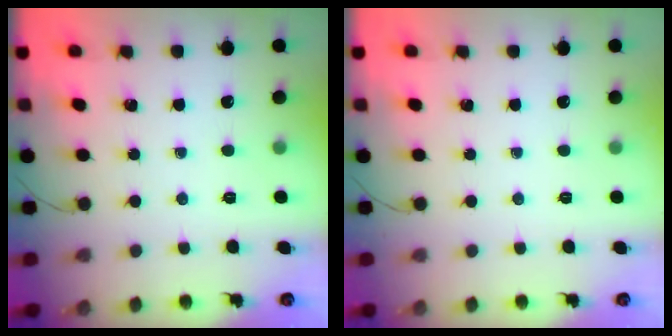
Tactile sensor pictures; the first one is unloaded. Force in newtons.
{"total": 0.0}